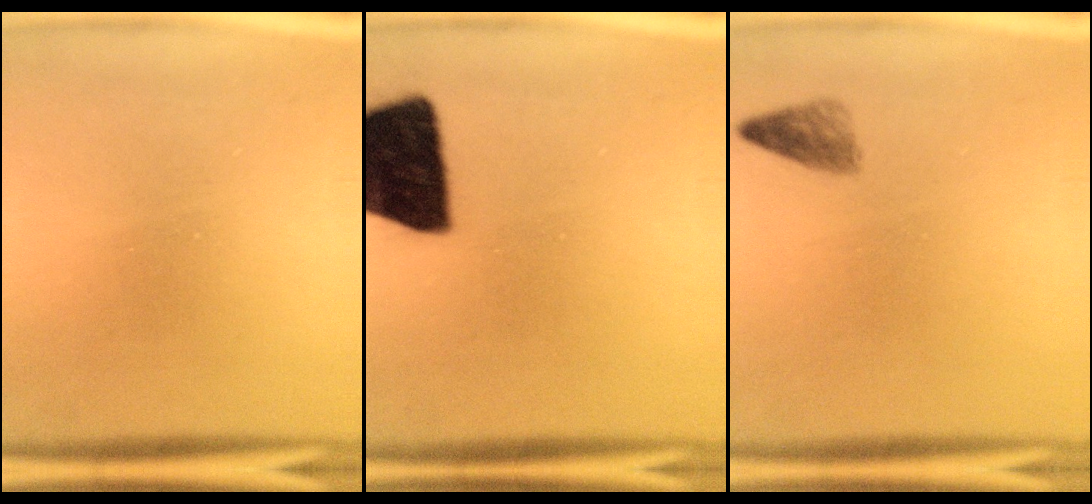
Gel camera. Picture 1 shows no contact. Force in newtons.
{"total": 19.6}
{"total": 1.7}